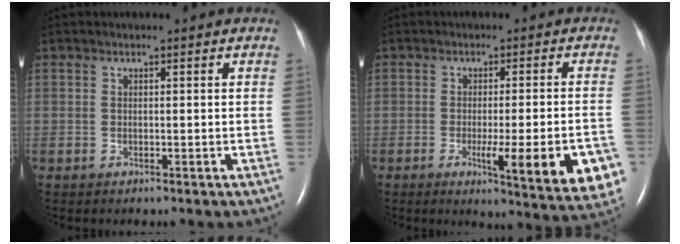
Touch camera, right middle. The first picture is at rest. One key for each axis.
{"total": 13.4, "fx": -4.8, "fy": 1.1, "fz": 12.5, "tx": -0.104, "ty": -0.019, "tz": -0.052}